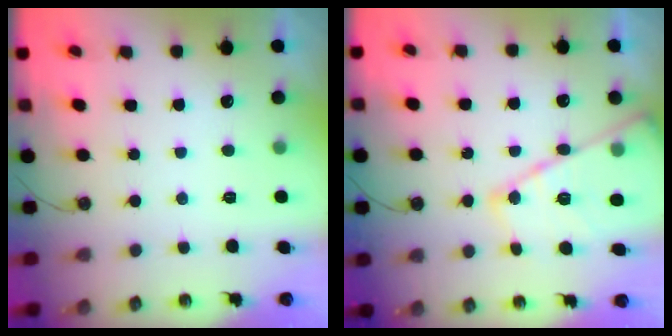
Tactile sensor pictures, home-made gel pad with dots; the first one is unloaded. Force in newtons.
{"total": 16.9, "press": 16.9, "slide": 1.1}